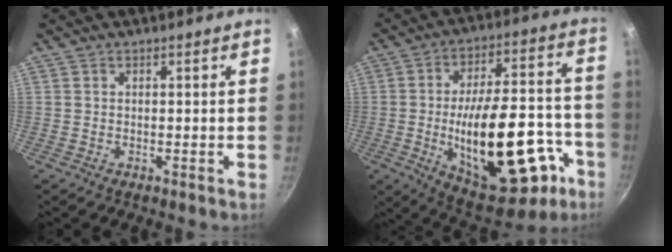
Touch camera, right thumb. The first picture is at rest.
{"total": 28.2, "force": [-9.1, 13.0, 23.3], "torque": [-0.306, 0.042, -0.108]}